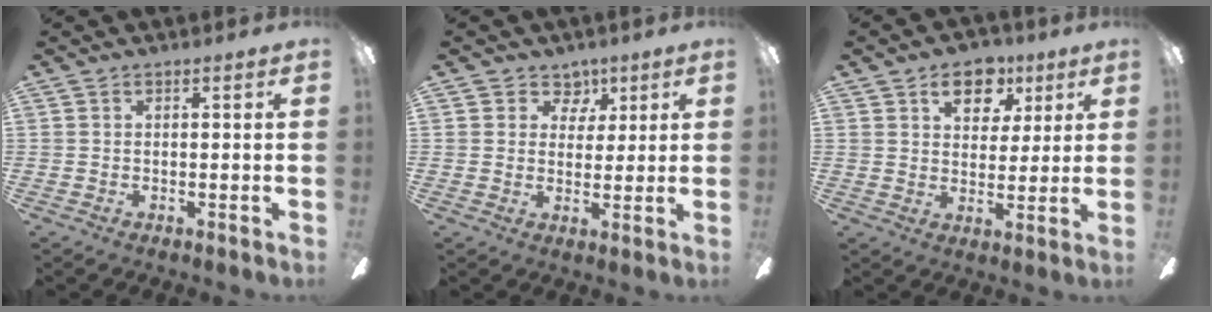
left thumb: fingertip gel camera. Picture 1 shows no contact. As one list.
[{"total": 5.7, "force": [3.1, 4.7, 1.0], "torque": [-0.007, -0.012, 0.053]}, {"total": 9.6, "force": [5.1, 6.3, 5.2], "torque": [-0.053, -0.012, 0.085]}]